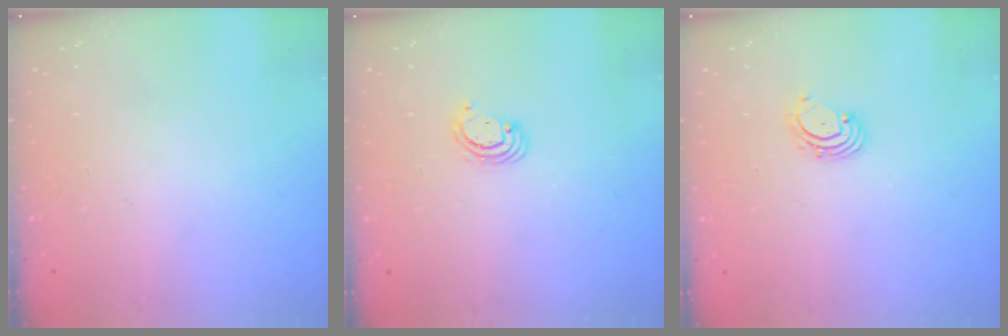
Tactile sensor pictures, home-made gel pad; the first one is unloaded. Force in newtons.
{"total": 2.5, "press": 2.5, "slide": 0.3}
{"total": 1.8, "press": 1.7, "slide": 0.7}